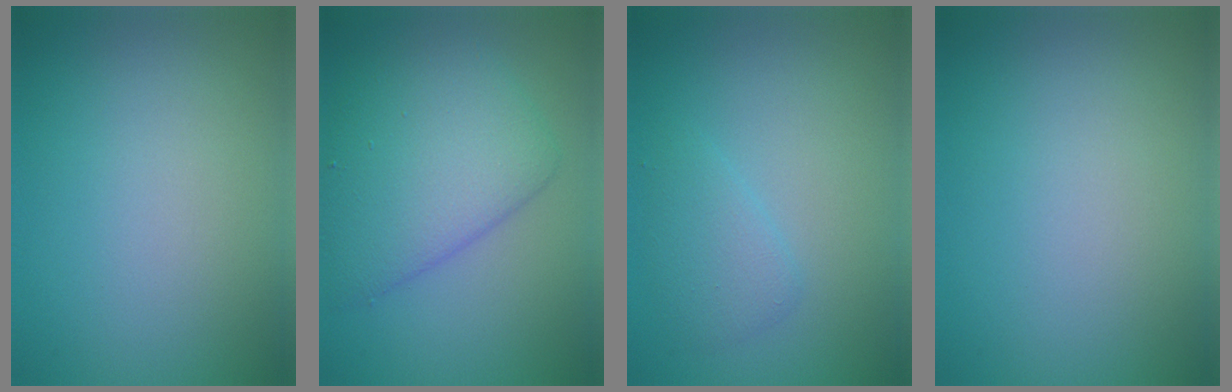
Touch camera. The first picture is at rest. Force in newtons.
{"total": 6.6, "press": 6.6, "slide": 0.1}
{"total": 1.9, "press": 1.9, "slide": 0.1}
{"total": 0.0}